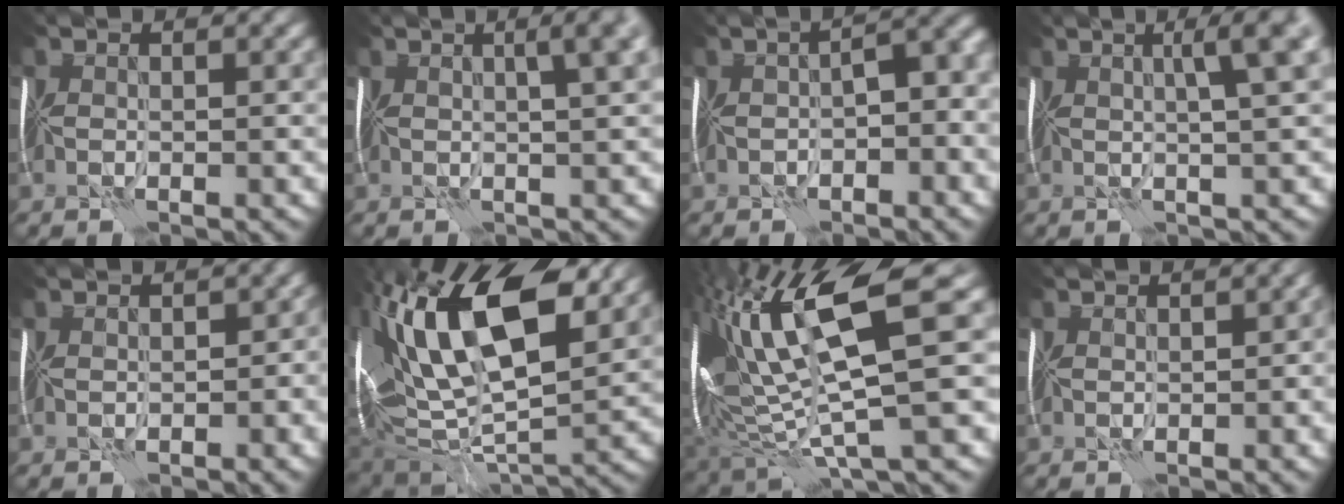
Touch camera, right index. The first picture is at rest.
{"total": 6.9, "force": [2.5, 2.6, 5.9], "torque": [-0.032, 0.043, 0.005]}
{"total": 6.1, "force": [-0.4, 2.7, 5.5], "torque": [-0.061, 0.016, -0.008]}
{"total": 5.8, "force": [1.9, 1.1, 5.3], "torque": [-0.049, 0.022, 0.022]}
{"total": 3.3, "force": [-0.5, 2.3, 2.3], "torque": [-0.004, 0.003, -0.005]}
{"total": 16.0, "force": [5.2, 7.6, 13.0], "torque": [-0.233, 0.019, 0.084]}
{"total": 13.8, "force": [4.2, 3.5, 12.7], "torque": [-0.246, 0.006, 0.082]}
{"total": 1.8, "force": [-0.1, 1.2, 1.4], "torque": [-0.005, -0.002, 0.005]}